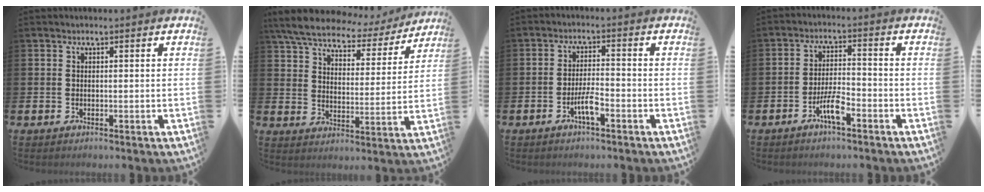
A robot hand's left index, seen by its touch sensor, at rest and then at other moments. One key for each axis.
{"total": 7.4, "fx": 6.7, "fy": 1.9, "fz": 2.6, "tx": -0.078, "ty": -0.042, "tz": 0.113}
{"total": 3.6, "fx": -1.8, "fy": 0.8, "fz": 3.0, "tx": -0.059, "ty": 0.002, "tz": -0.034}
{"total": 4.4, "fx": -2.5, "fy": 0.9, "fz": 3.5, "tx": -0.072, "ty": 0.003, "tz": -0.050}